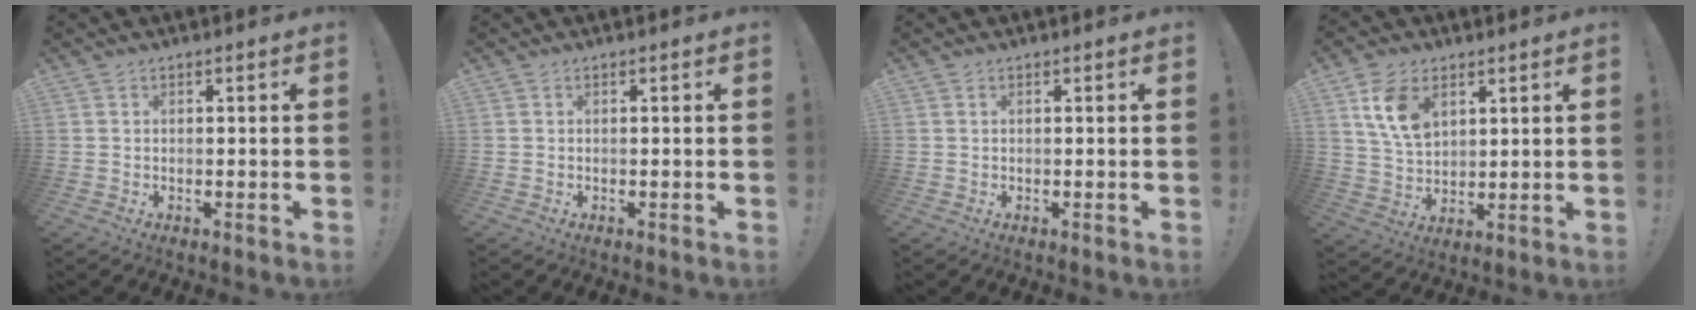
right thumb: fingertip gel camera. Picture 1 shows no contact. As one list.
[{"total": 0.0}, {"total": 0.0}, {"total": 11.3, "force": [5.2, 7.2, 6.9], "torque": [-0.120, -0.013, 0.101]}]